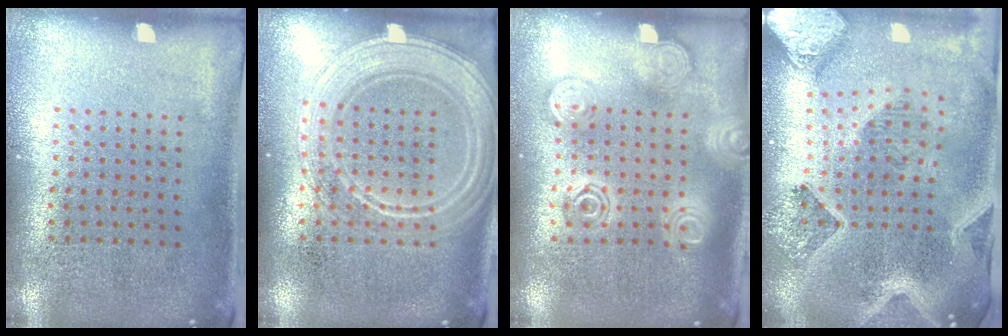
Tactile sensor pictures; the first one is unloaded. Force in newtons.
{"total": 2.5, "press": 2.5, "slide": 0.4}
{"total": 1.8, "press": 1.8, "slide": 0.2}
{"total": 3.3, "press": 2.8, "slide": 1.8}